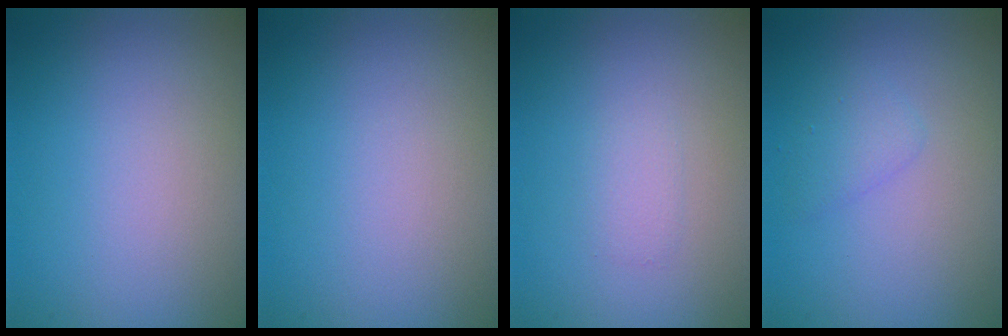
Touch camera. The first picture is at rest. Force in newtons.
{"total": 0.0}
{"total": 1.0, "press": 1.0, "slide": 0.0}
{"total": 1.3, "press": 1.3, "slide": 0.1}